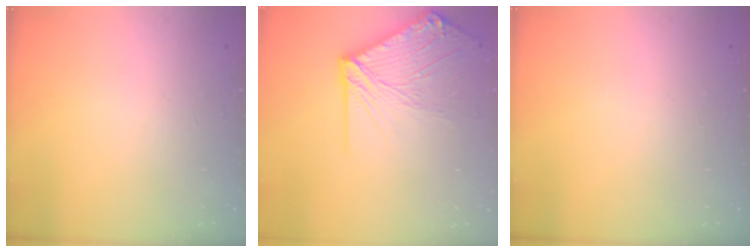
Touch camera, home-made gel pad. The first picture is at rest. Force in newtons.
{"total": 12.5, "press": 12.4, "slide": 1.9}
{"total": 0.0}